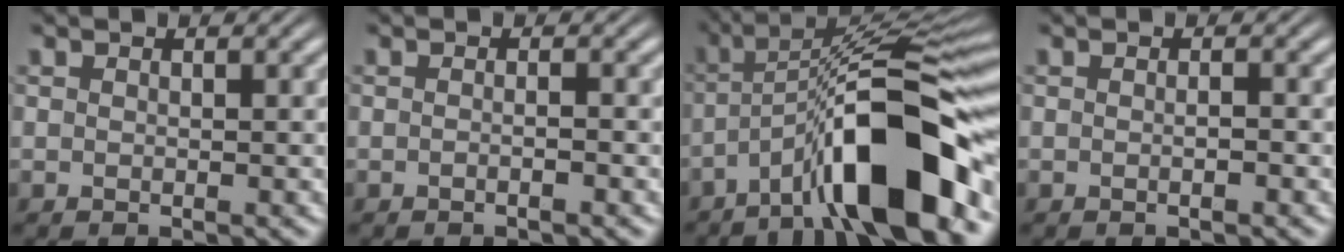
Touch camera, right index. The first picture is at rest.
{"total": 0.8, "force": [-0.7, -0.1, 0.5], "torque": [-0.008, 0.003, -0.016]}
{"total": 11.8, "force": [-2.7, 4.2, 10.7], "torque": [-0.160, -0.006, -0.037]}
{"total": 0.7, "force": [-0.4, 0.1, 0.6], "torque": [-0.007, 0.003, -0.011]}